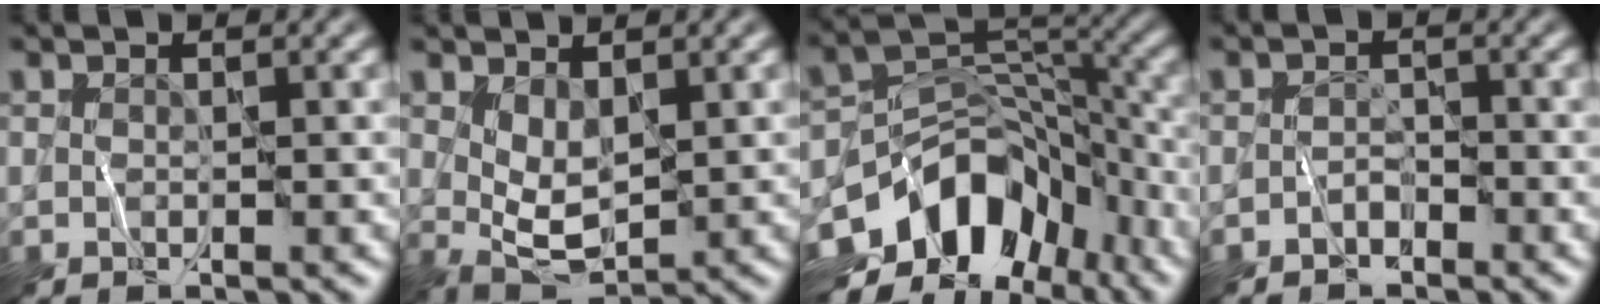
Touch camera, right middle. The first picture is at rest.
{"total": 3.0, "force": [1.2, 1.4, 2.4], "torque": [-0.048, -0.009, 0.028]}
{"total": 11.4, "force": [-5.5, 7.4, 6.6], "torque": [-0.104, 0.007, -0.100]}
{"total": 1.1, "force": [-1.0, 0.5, 0.1], "torque": [0.003, 0.010, -0.021]}